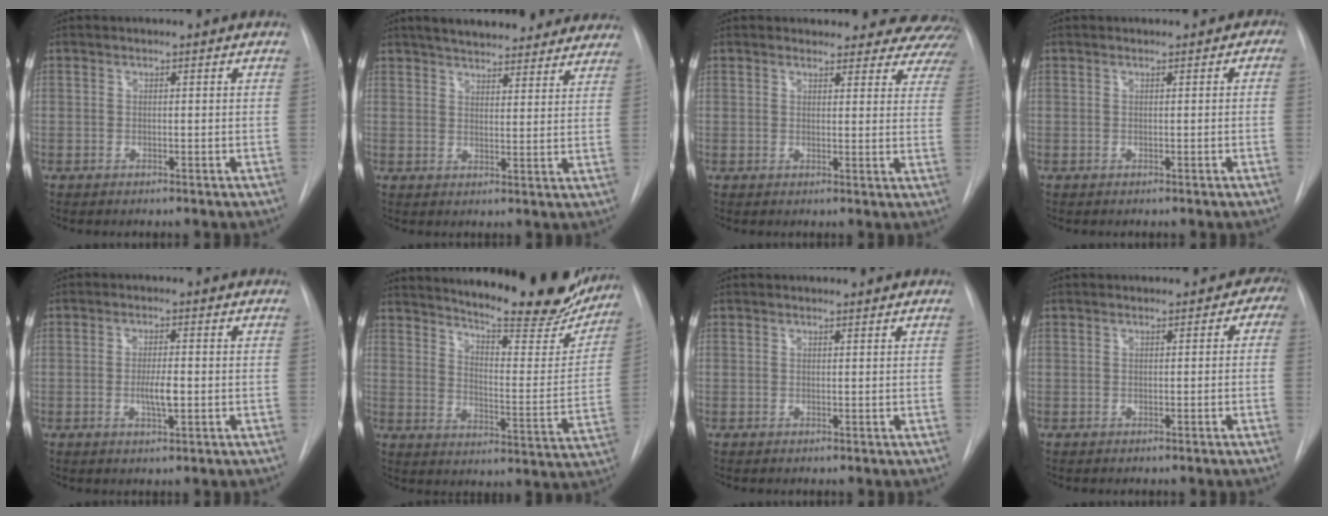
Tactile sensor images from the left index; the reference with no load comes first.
{"total": 21.6, "force": [18.9, 6.0, 8.7], "torque": [-0.128, 0.007, 0.228]}
{"total": 16.5, "force": [15.6, 5.0, 1.7], "torque": [0.007, -0.062, 0.144]}
{"total": 0.7, "force": [-0.1, 0.6, 0.3], "torque": [0.008, 0.005, -0.007]}
{"total": 3.4, "force": [-0.9, 0.6, 3.2], "torque": [-0.061, -0.008, -0.014]}
{"total": 25.1, "force": [22.0, 4.4, 11.3], "torque": [-0.167, -0.068, 0.279]}
{"total": 0.9, "force": [0.9, 0.2, 0.0], "torque": [-0.008, -0.001, 0.010]}
{"total": 1.8, "force": [0.1, 1.6, 0.9], "torque": [0.004, 0.007, -0.003]}